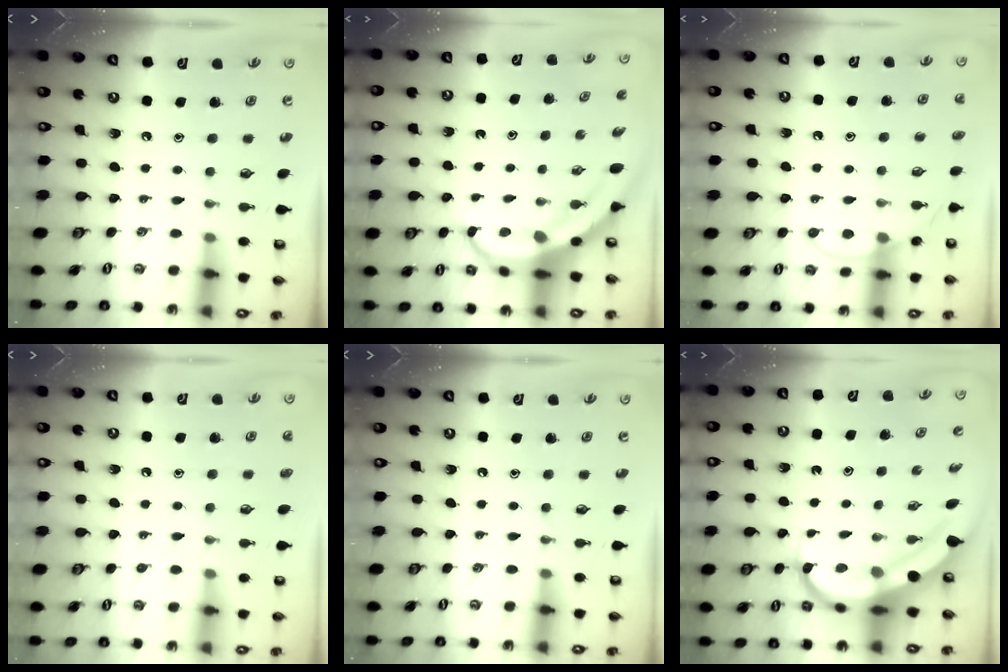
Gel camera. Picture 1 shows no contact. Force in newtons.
{"total": 6.3, "press": 6.1, "slide": 1.4}
{"total": 7.3, "press": 7.3, "slide": 0.7}
{"total": 0.8, "press": 0.8, "slide": 0.1}
{"total": 0.0}
{"total": 10.0, "press": 9.8, "slide": 1.6}